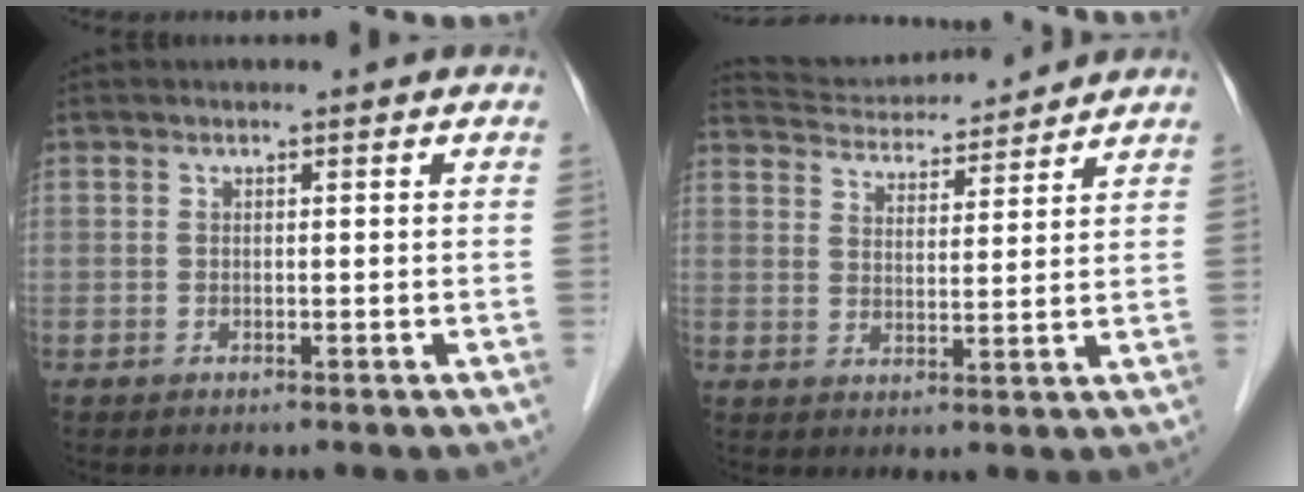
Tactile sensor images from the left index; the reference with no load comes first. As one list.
[{"total": 12.1, "force": [11.7, 1.1, 2.8], "torque": [-0.057, 0.021, 0.183]}]